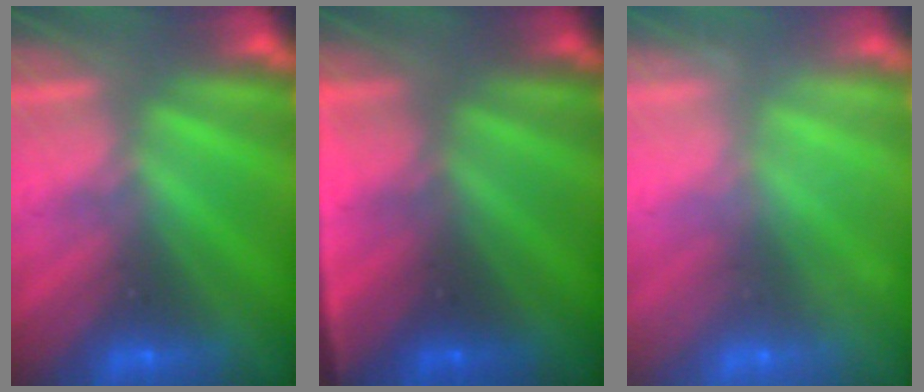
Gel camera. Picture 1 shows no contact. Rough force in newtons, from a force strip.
{"total": 4.7}
{"total": 2.4}